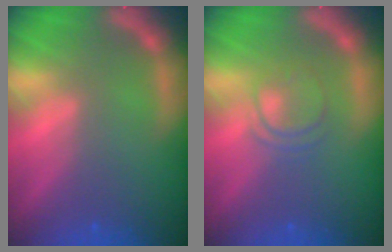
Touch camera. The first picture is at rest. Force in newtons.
{"total": 3.0}